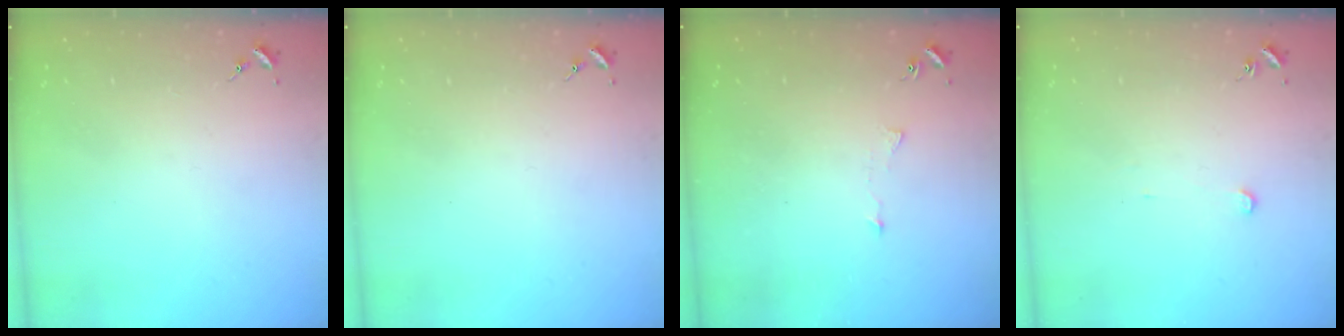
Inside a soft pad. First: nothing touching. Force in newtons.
{"total": 0.0}
{"total": 4.2, "press": 4.2, "slide": 0.4}
{"total": 2.4, "press": 2.4, "slide": 0.2}